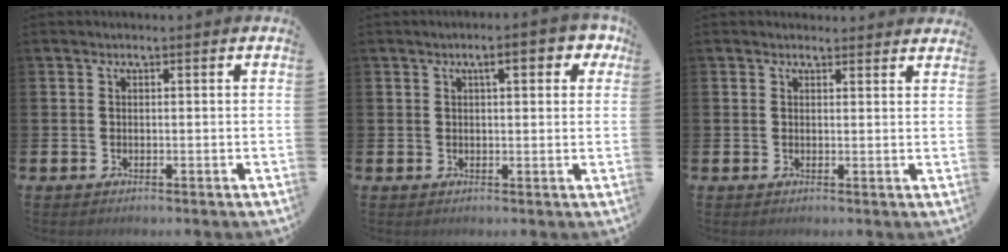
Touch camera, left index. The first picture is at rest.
{"total": 5.1, "force": [2.3, 1.9, 4.2], "torque": [-0.053, 0.000, 0.028]}
{"total": 1.4, "force": [1.4, 0.3, 0.0], "torque": [0.008, -0.005, 0.023]}